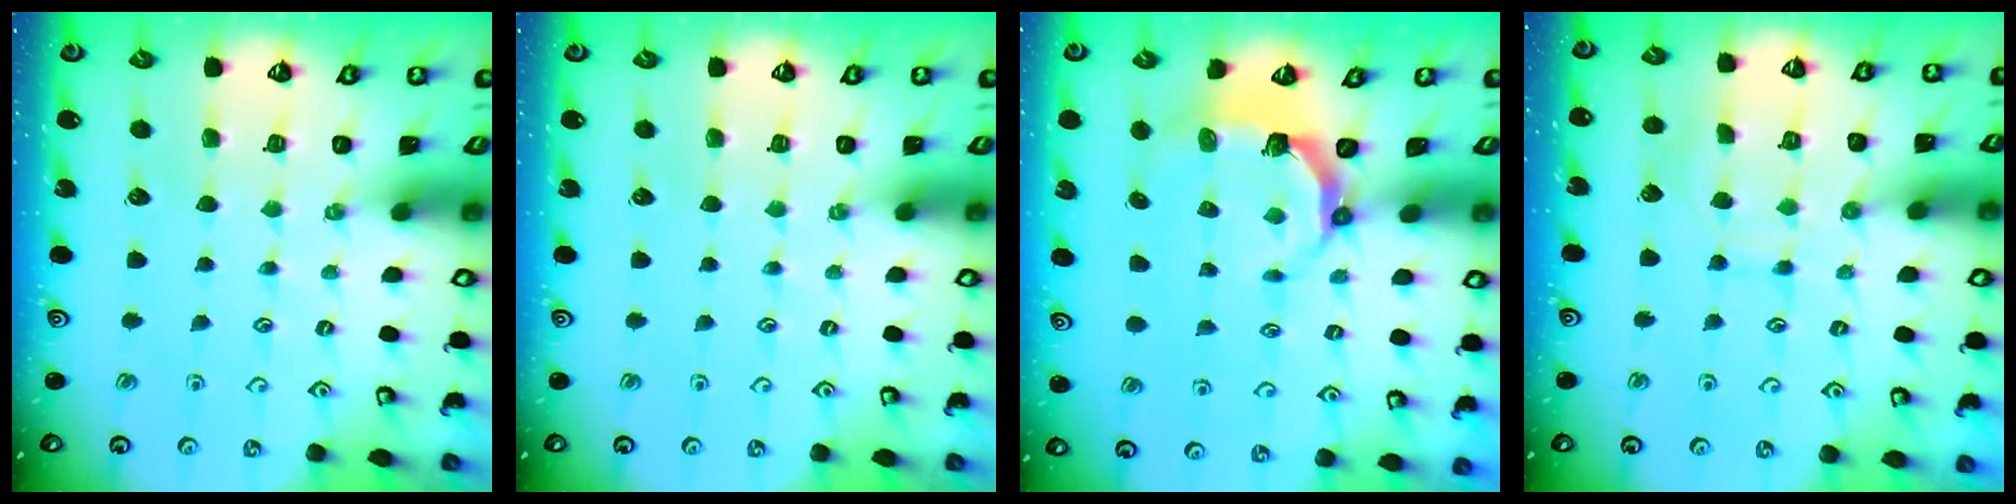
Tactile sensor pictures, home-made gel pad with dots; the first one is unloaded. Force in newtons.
{"total": 0.0}
{"total": 4.8, "press": 3.2, "slide": 3.6}
{"total": 8.9, "press": 8.9, "slide": 0.6}